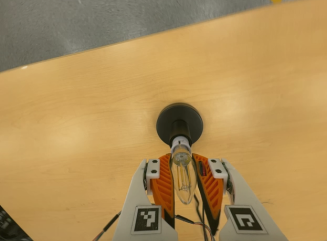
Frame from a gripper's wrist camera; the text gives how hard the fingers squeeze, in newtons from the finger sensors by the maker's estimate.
{"total": 17.9, "left": 15.5, "right": 20.4}